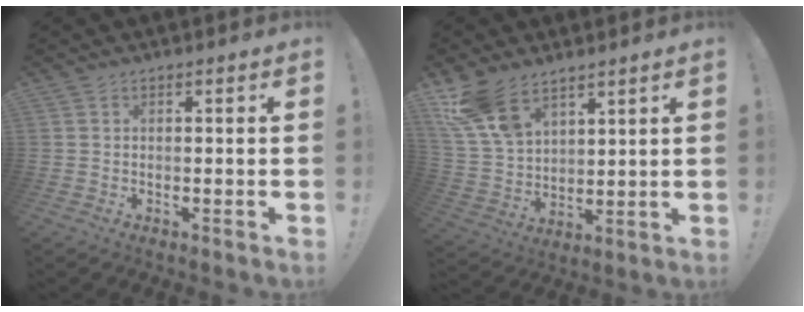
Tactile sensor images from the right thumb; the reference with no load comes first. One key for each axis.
{"total": 13.4, "fx": 9.5, "fy": 7.0, "fz": 6.4, "tx": -0.139, "ty": -0.049, "tz": 0.185}